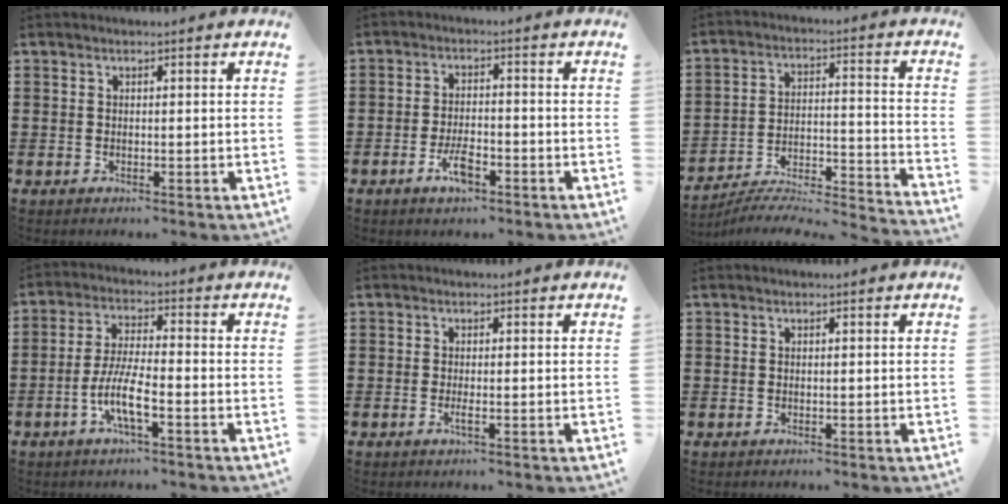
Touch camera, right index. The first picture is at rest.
{"total": 4.7, "force": [-2.5, 1.8, 3.6], "torque": [-0.080, 0.002, -0.050]}
{"total": 4.9, "force": [-4.6, 0.6, 1.7], "torque": [-0.030, -0.011, -0.093]}
{"total": 7.1, "force": [-3.1, 1.3, 6.2], "torque": [-0.143, -0.012, -0.065]}
{"total": 1.3, "force": [-0.5, 0.0, 1.2], "torque": [-0.028, -0.007, -0.011]}
{"total": 0.0}